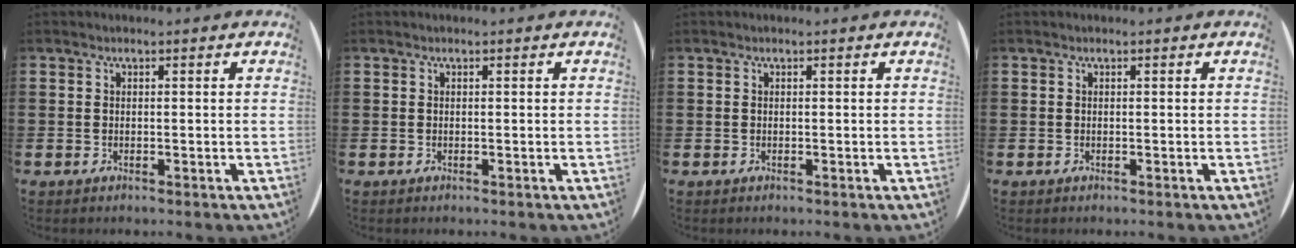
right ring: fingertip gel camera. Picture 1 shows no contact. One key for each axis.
{"total": 0.0}
{"total": 0.0}
{"total": 0.0}